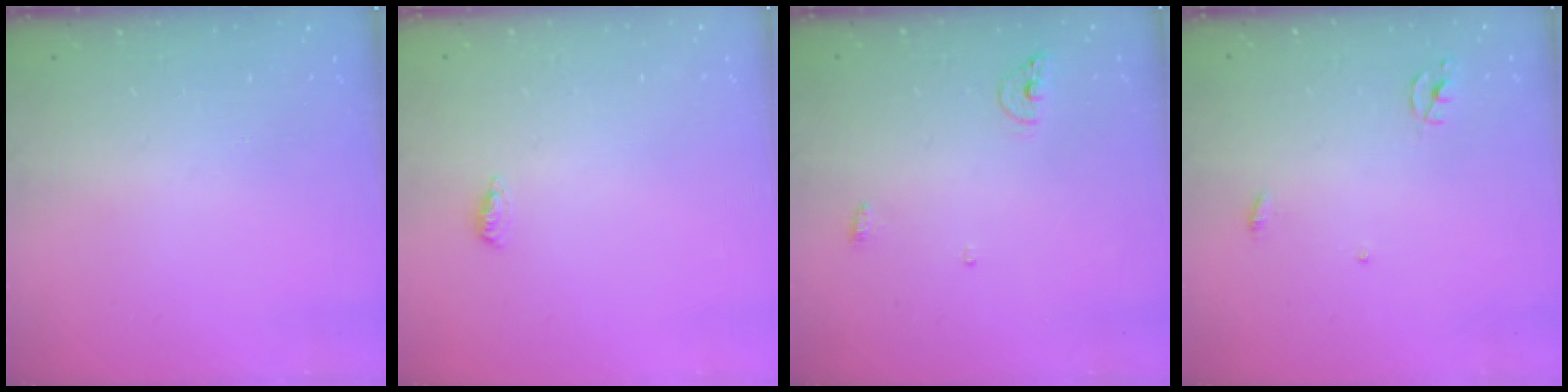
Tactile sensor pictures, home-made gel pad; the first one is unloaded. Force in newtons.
{"total": 4.9, "press": 4.4, "slide": 2.0}
{"total": 5.6, "press": 5.5, "slide": 1.0}
{"total": 2.3, "press": 2.3, "slide": 0.1}